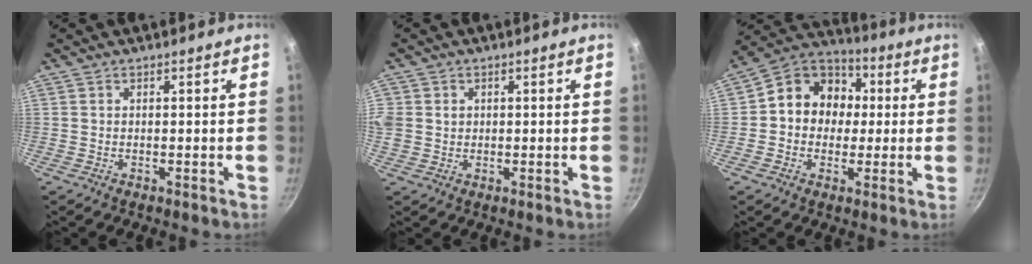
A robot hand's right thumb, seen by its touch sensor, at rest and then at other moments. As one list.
[{"total": 5.2, "force": [0.7, 4.7, 2.2], "torque": [-0.041, 0.006, 0.013]}, {"total": 13.0, "force": [1.0, 11.1, 6.6], "torque": [-0.061, 0.029, -0.006]}]